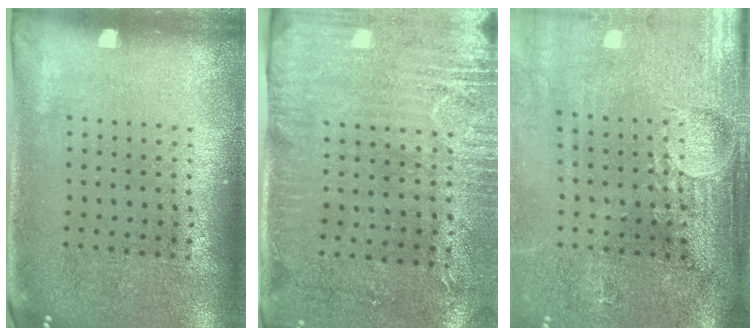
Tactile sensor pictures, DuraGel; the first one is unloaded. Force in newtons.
{"total": 2.9, "press": 2.4, "slide": 1.6}
{"total": 4.4, "press": 3.6, "slide": 2.6}